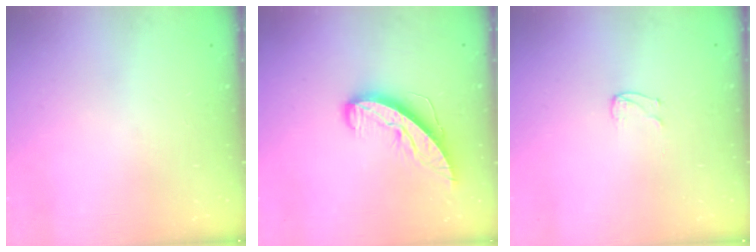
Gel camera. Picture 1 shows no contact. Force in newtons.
{"total": 9.3, "press": 9.3, "slide": 0.9}
{"total": 3.7, "press": 3.7, "slide": 0.3}